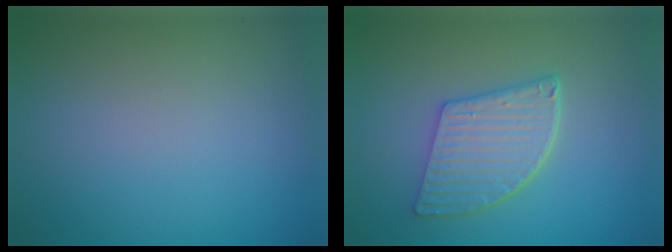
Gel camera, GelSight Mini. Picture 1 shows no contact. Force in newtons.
{"total": 5.4, "press": 4.3, "slide": 3.2}